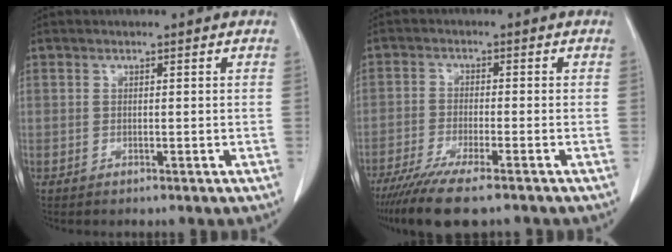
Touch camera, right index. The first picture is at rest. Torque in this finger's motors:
{"motor_torque": [1.16, -0.97, 0.53, 0.15]}